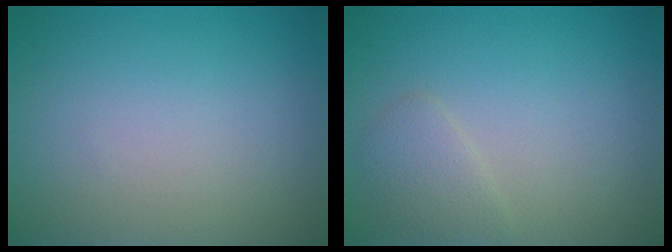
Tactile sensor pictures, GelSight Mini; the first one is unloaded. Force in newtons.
{"total": 1.7, "press": 1.7, "slide": 0.0}